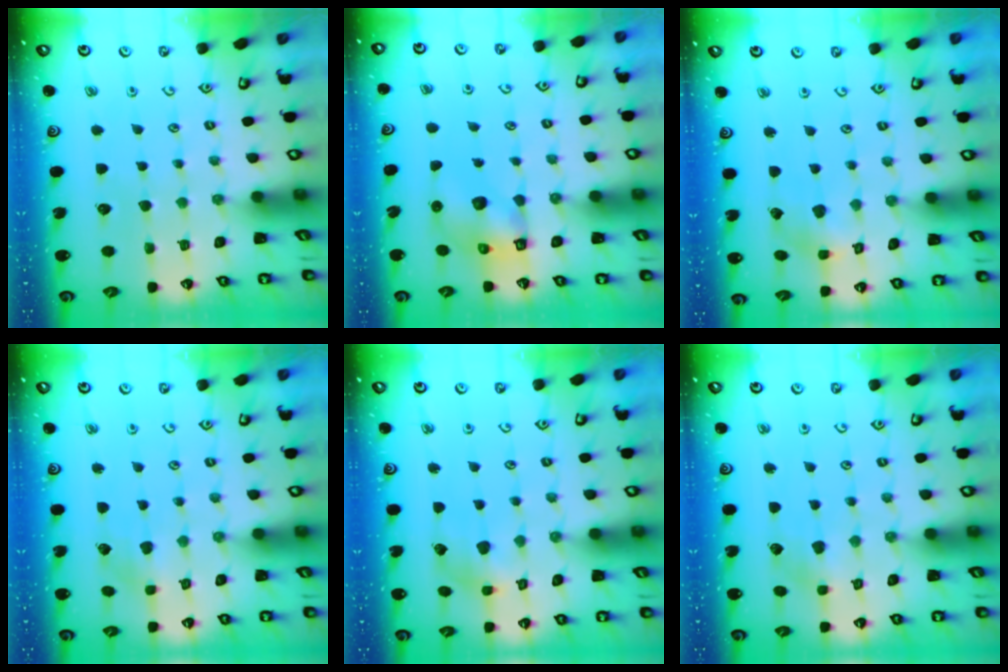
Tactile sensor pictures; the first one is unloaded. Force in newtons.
{"total": 6.4, "press": 6.4, "slide": 0.9}
{"total": 3.3, "press": 3.3, "slide": 0.3}
{"total": 2.8, "press": 2.8, "slide": 0.2}
{"total": 4.6, "press": 4.6, "slide": 0.4}
{"total": 4.0, "press": 3.9, "slide": 0.3}